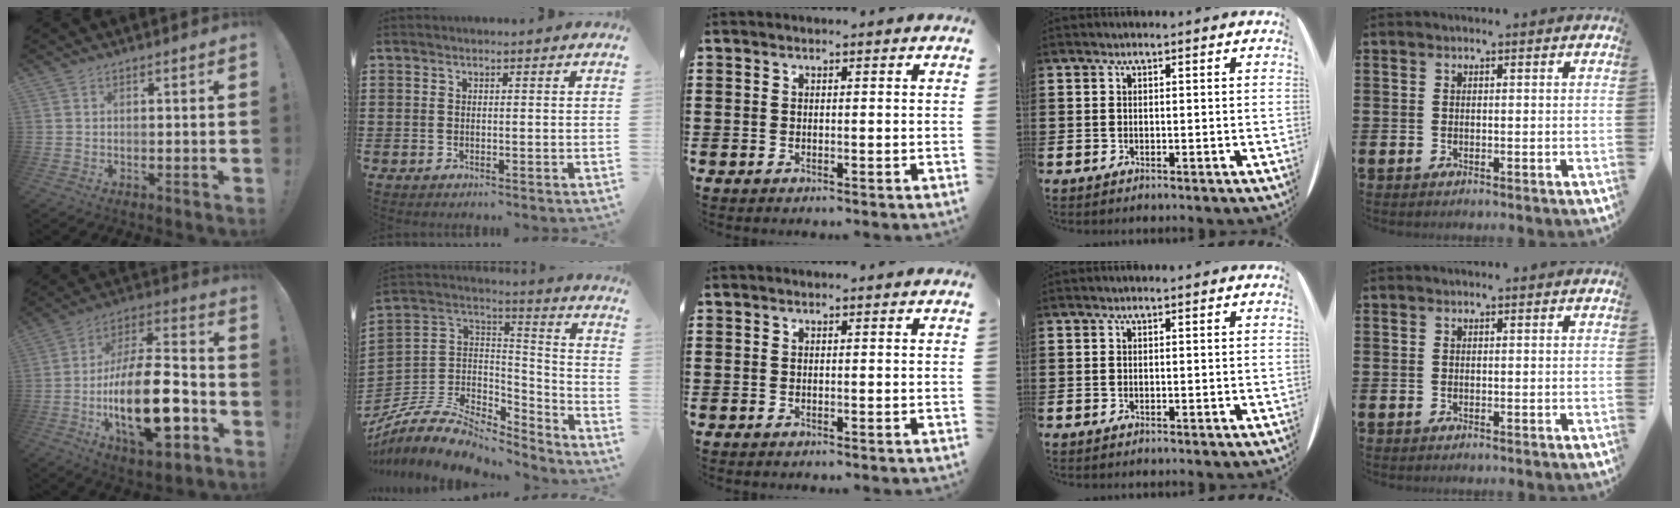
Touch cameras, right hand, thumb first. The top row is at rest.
{"thumb": {"total": 25.5, "force": [-8.1, 10.4, 21.8], "torque": [-0.399, 0.042, -0.129]}, "index": {"total": 9.2, "force": [-7.0, 4.3, 4.2], "torque": [-0.096, 0.013, -0.134]}}